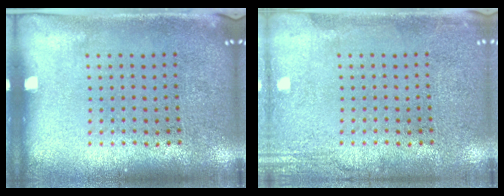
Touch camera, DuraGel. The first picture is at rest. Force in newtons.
{"total": 2.2, "press": 2.2, "slide": 0.4}